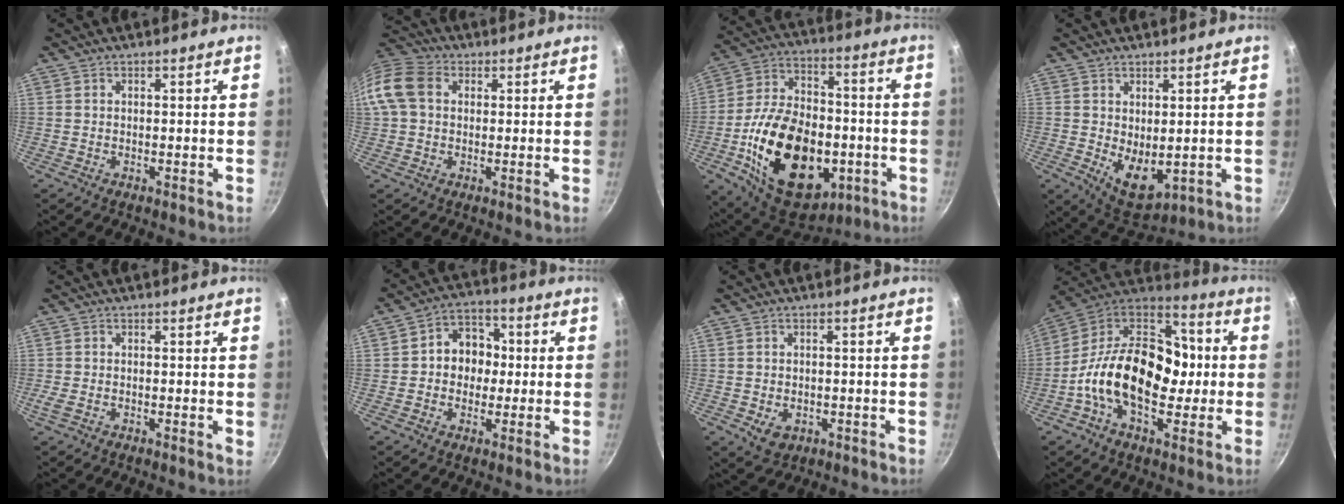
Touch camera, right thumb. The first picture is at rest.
{"total": 10.5, "force": [1.7, 8.1, 6.5], "torque": [-0.124, 0.022, 0.016]}
{"total": 28.3, "force": [-6.9, 17.8, 20.9], "torque": [-0.324, 0.033, -0.100]}
{"total": 7.4, "force": [0.5, 4.4, 5.9], "torque": [-0.070, -0.023, 0.027]}
{"total": 2.1, "force": [-0.3, 0.8, 2.0], "torque": [-0.035, -0.004, -0.010]}
{"total": 8.9, "force": [0.1, 7.5, 4.8], "torque": [-0.021, 0.020, -0.011]}
{"total": 3.8, "force": [-1.0, 2.8, 2.3], "torque": [-0.032, -0.003, -0.006]}
{"total": 23.5, "force": [-2.2, 15.5, 17.5], "torque": [-0.252, 0.053, -0.056]}